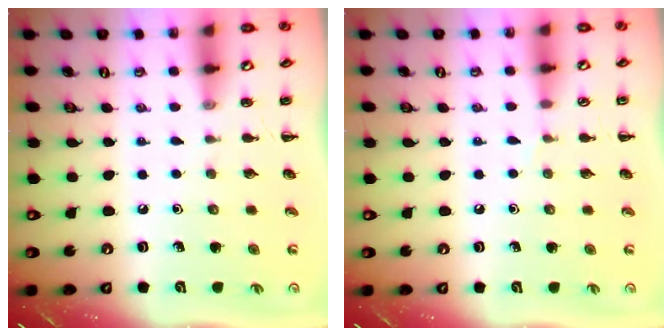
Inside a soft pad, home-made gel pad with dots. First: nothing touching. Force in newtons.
{"total": 2.9, "press": 2.7, "slide": 1.1}